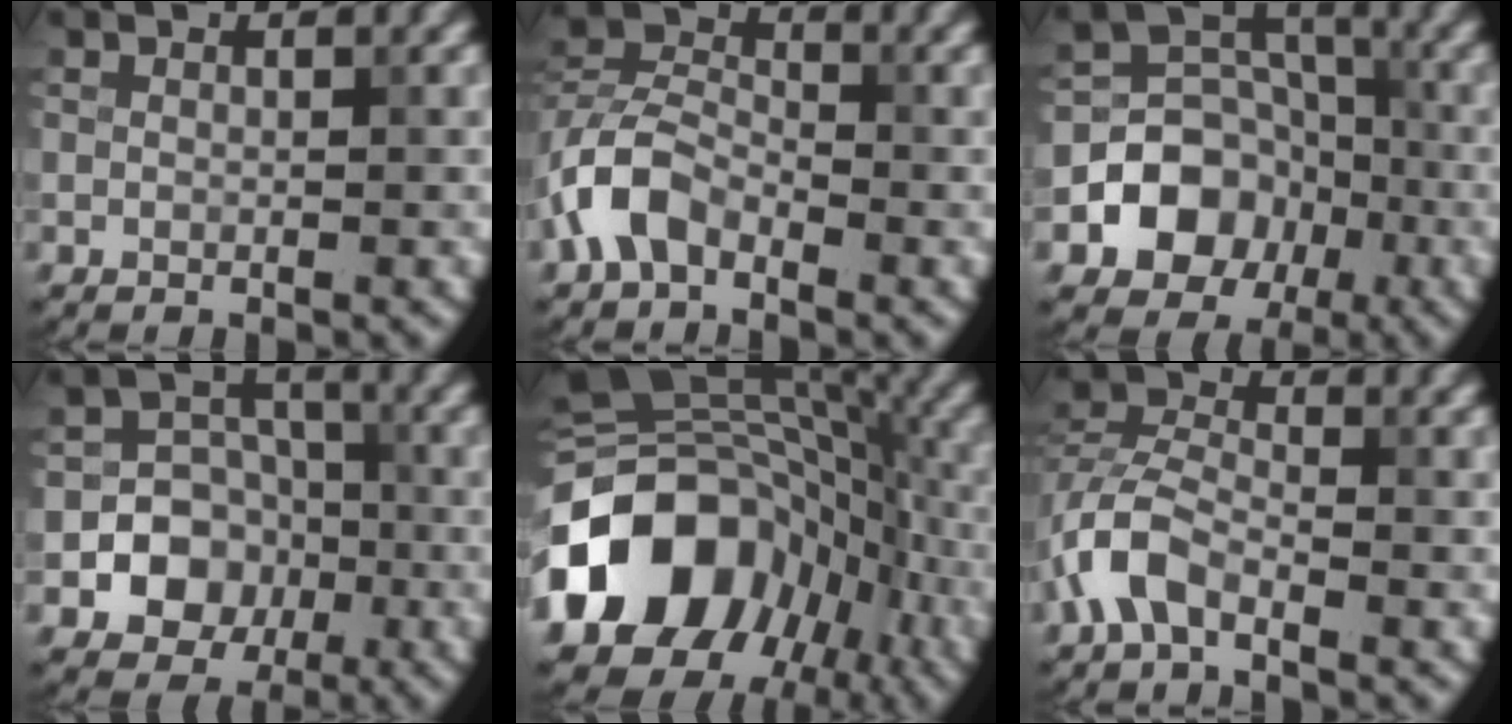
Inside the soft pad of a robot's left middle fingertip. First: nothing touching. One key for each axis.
{"total": 4.8, "fx": -2.7, "fy": 2.8, "fz": 2.7, "tx": -0.057, "ty": 0.011, "tz": -0.064}
{"total": 6.7, "fx": -2.5, "fy": 5.5, "fz": 2.8, "tx": -0.035, "ty": -0.002, "tz": -0.051}
{"total": 7.0, "fx": -2.0, "fy": 6.3, "fz": 2.4, "tx": -0.015, "ty": 0.009, "tz": -0.060}
{"total": 15.2, "fx": -5.2, "fy": 11.5, "fz": 8.5, "tx": -0.148, "ty": 0.005, "tz": -0.107}
{"total": 4.3, "fx": -2.3, "fy": 2.3, "fz": 2.9, "tx": -0.061, "ty": 0.010, "tz": -0.056}